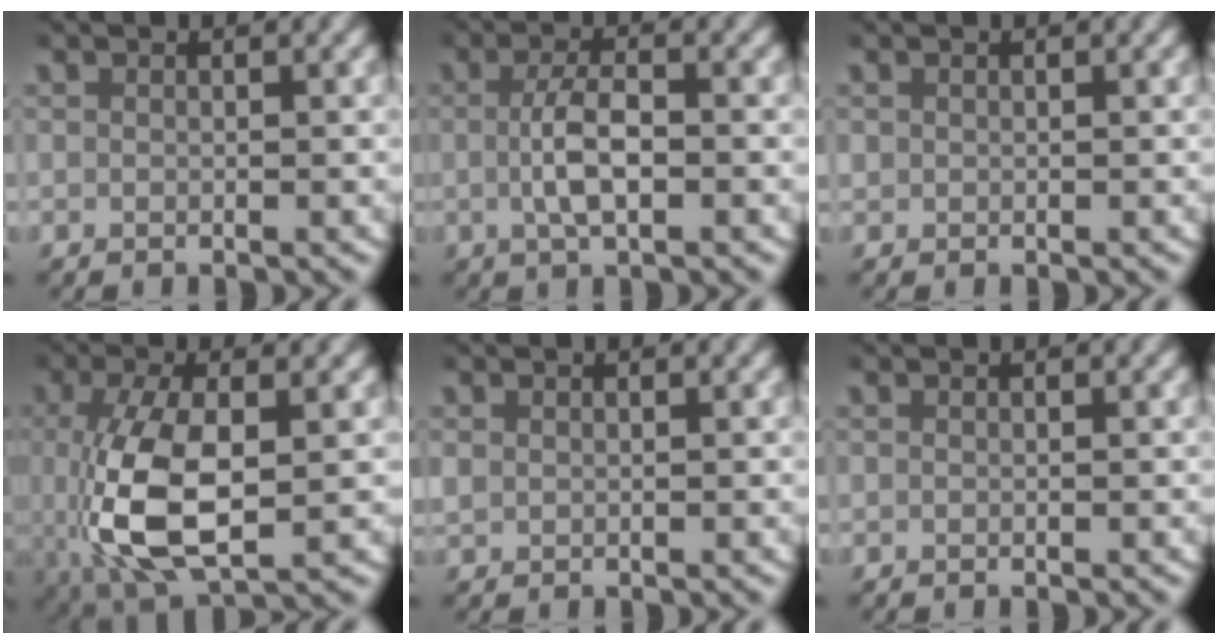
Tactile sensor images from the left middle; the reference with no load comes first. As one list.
[{"total": 3.0, "force": [-0.4, 0.9, 2.9], "torque": [-0.059, 0.002, -0.009]}, {"total": 0.7, "force": [0.1, 0.7, 0.0], "torque": [-0.009, -0.003, 0.004]}, {"total": 8.7, "force": [-0.7, 4.2, 7.6], "torque": [-0.182, -0.023, 0.007]}, {"total": 1.0, "force": [0.2, 0.9, 0.4], "torque": [-0.020, 0.000, 0.007]}, {"total": 0.0}]